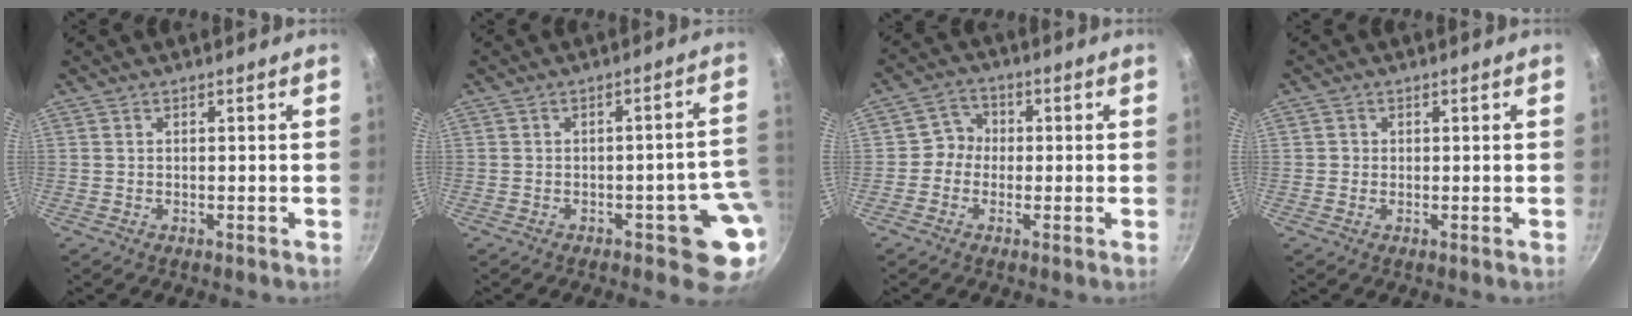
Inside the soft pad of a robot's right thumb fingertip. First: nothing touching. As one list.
[{"total": 7.9, "force": [-2.2, 3.8, 6.6], "torque": [-0.013, 0.028, -0.025]}, {"total": 4.3, "force": [-0.5, 4.1, 1.3], "torque": [0.012, 0.013, -0.022]}, {"total": 1.1, "force": [0.0, 1.1, 0.2], "torque": [0.001, 0.000, -0.004]}]